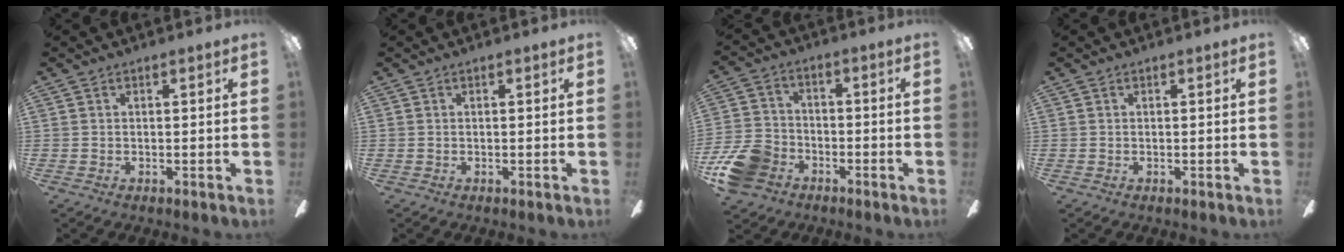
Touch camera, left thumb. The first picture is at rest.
{"total": 0.0}
{"total": 11.3, "force": [-6.2, 8.0, 5.1], "torque": [-0.117, 0.047, -0.113]}
{"total": 0.0}